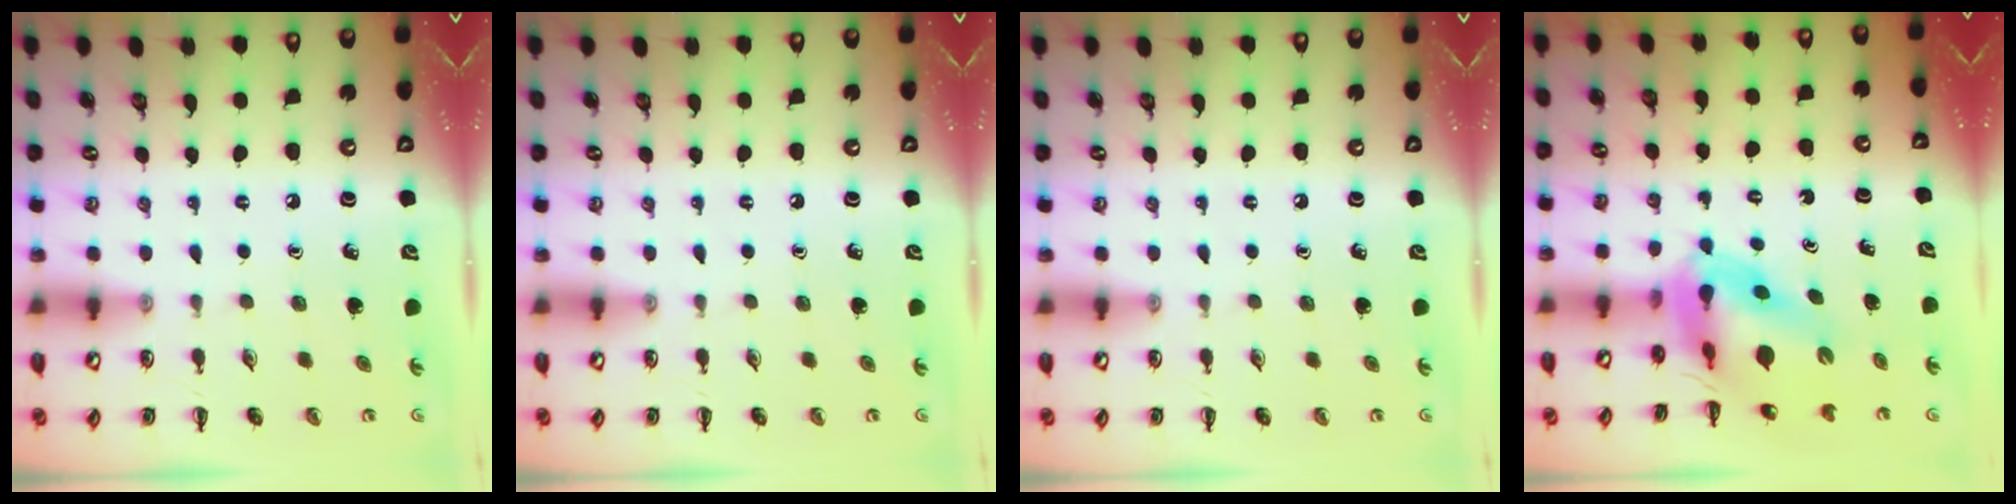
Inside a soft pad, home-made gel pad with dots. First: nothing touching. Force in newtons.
{"total": 0.0}
{"total": 0.0}
{"total": 8.7, "press": 8.2, "slide": 2.9}